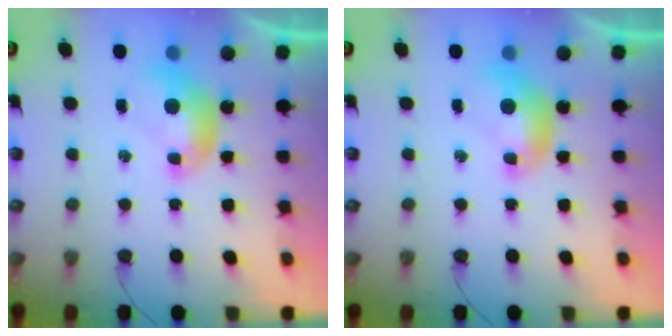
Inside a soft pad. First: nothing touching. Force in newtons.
{"total": 0.0}